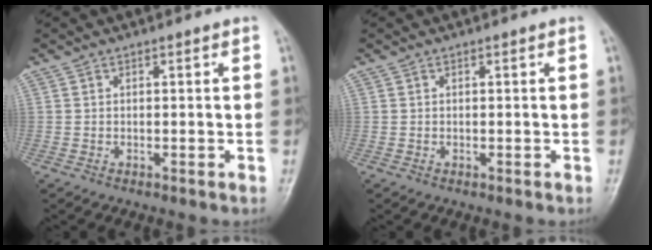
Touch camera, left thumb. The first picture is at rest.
{"total": 0.0}